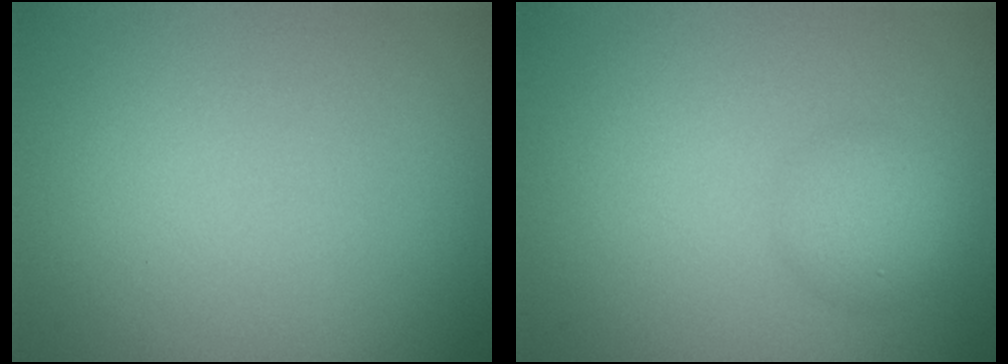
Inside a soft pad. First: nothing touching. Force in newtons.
{"total": 2.5, "press": 2.5, "slide": 0.1}